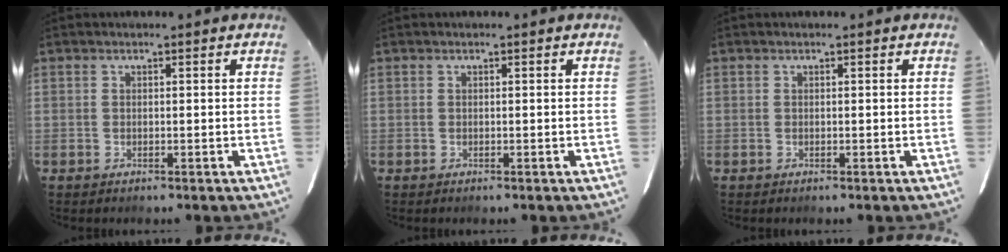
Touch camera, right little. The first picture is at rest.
{"total": 0.0}
{"total": 0.0}